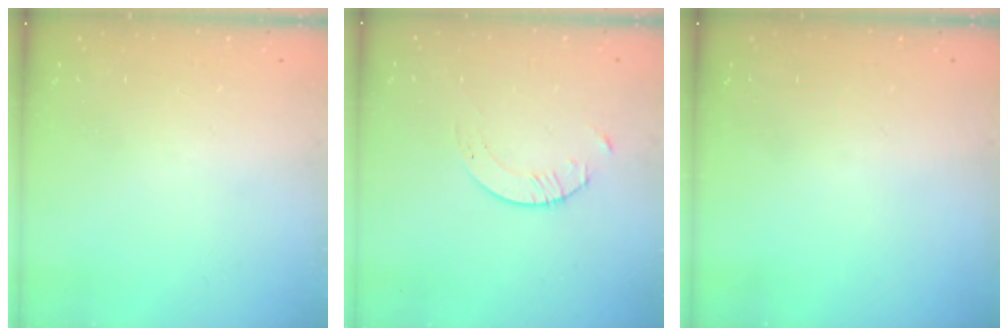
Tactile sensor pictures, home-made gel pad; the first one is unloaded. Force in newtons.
{"total": 1.7, "press": 1.7, "slide": 0.2}
{"total": 0.0}